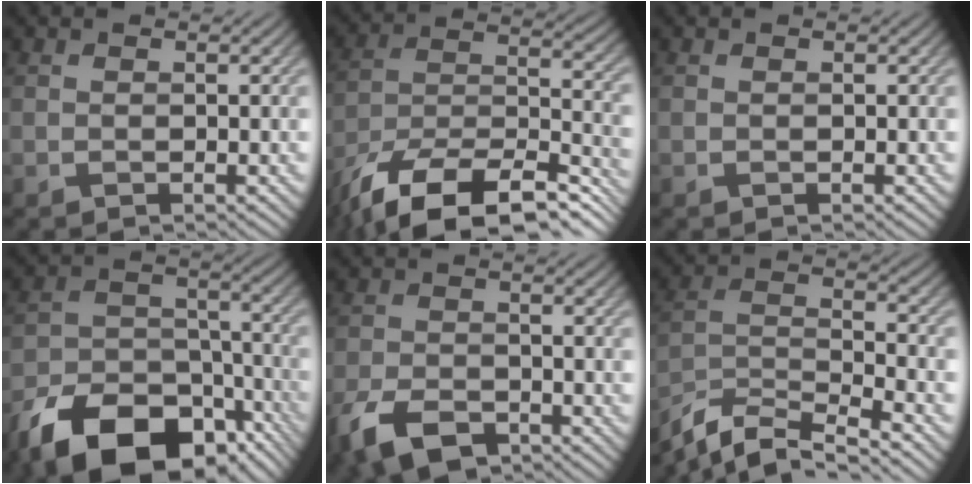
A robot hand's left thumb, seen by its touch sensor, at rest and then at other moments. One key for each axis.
{"total": 16.8, "fx": -12.6, "fy": 6.5, "fz": 8.9, "tx": -0.201, "ty": -0.040, "tz": -0.189}
{"total": 0.0}
{"total": 16.3, "fx": -11.0, "fy": 8.8, "fz": 8.2, "tx": -0.176, "ty": -0.033, "tz": -0.176}
{"total": 7.0, "fx": -4.7, "fy": 3.4, "fz": 4.0, "tx": -0.081, "ty": -0.012, "tz": -0.092}
{"total": 9.4, "fx": -7.8, "fy": 2.2, "fz": 4.8, "tx": -0.099, "ty": -0.008, "tz": -0.155}